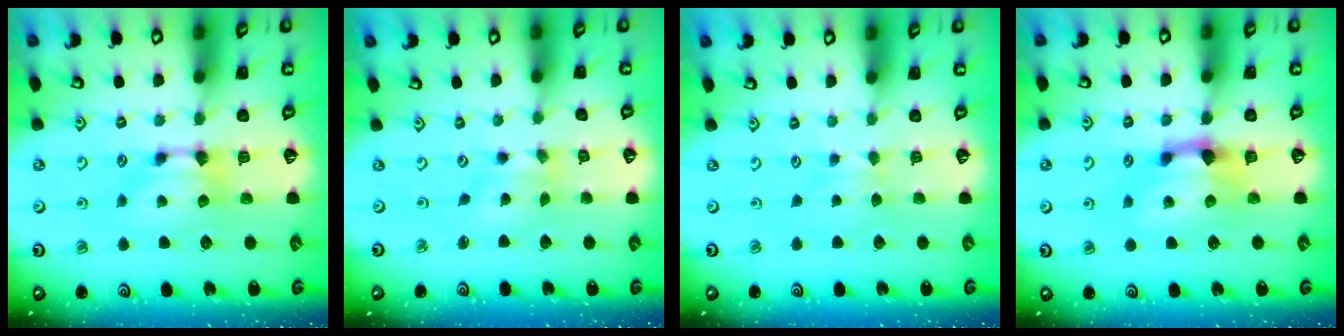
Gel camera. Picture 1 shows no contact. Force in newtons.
{"total": 1.3, "press": 0.7, "slide": 1.0}
{"total": 2.9, "press": 2.9, "slide": 0.4}
{"total": 2.5, "press": 2.0, "slide": 1.5}